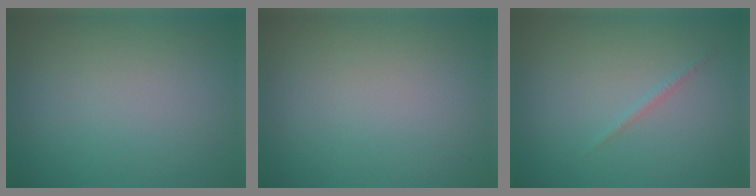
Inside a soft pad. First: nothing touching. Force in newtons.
{"total": 0.0}
{"total": 0.5, "press": 0.5, "slide": 0.1}